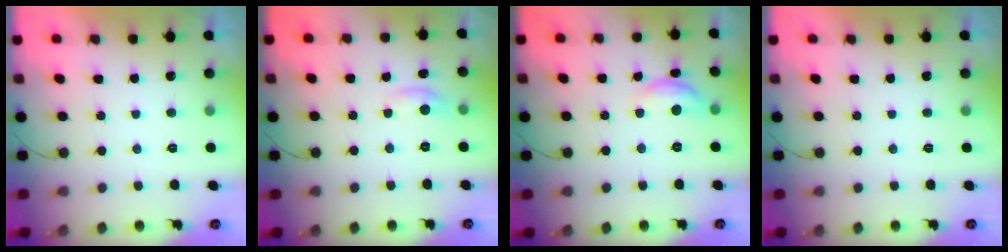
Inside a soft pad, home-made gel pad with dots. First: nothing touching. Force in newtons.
{"total": 4.2, "press": 4.2, "slide": 0.1}
{"total": 9.3, "press": 9.3, "slide": 0.5}
{"total": 0.0}